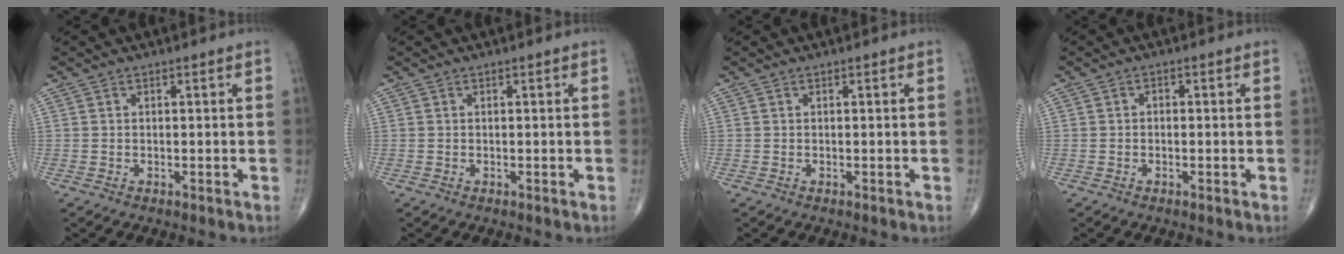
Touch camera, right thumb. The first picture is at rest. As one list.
[{"total": 0.0}, {"total": 0.0}, {"total": 0.9, "force": [-0.1, 0.7, 0.6], "torque": [-0.007, 0.005, -0.004]}]